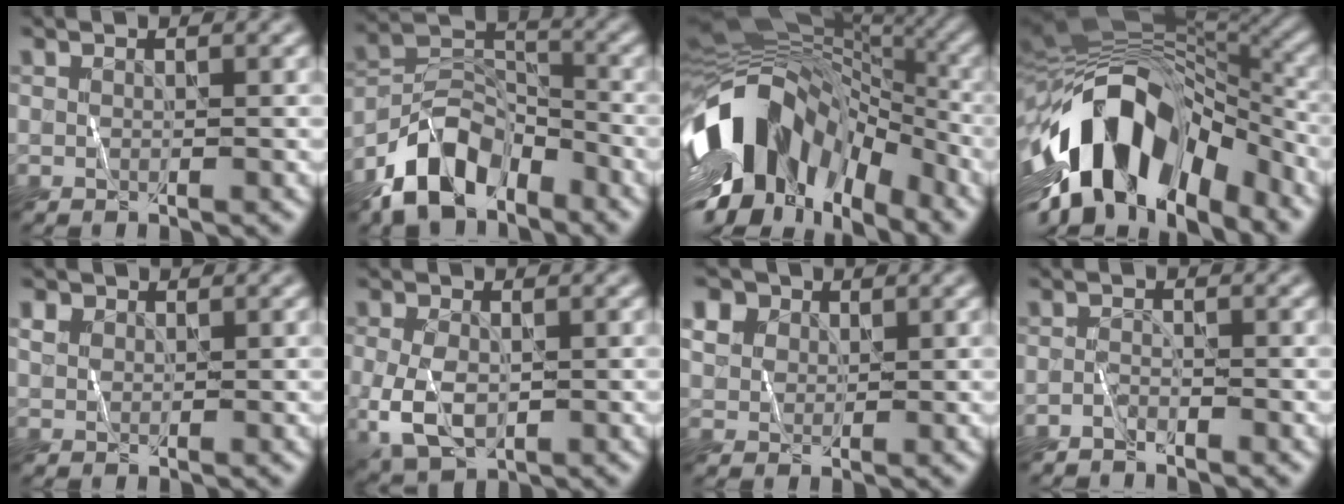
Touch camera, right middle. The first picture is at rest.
{"total": 8.4, "force": [-5.4, 4.7, 4.3], "torque": [-0.072, 0.003, -0.114]}
{"total": 14.4, "force": [-4.6, 9.0, 10.3], "torque": [-0.196, 0.011, -0.088]}
{"total": 15.7, "force": [-6.7, 8.2, 11.5], "torque": [-0.205, 0.012, -0.116]}
{"total": 1.3, "force": [0.7, 1.1, 0.4], "torque": [-0.006, 0.003, 0.007]}
{"total": 4.7, "force": [-0.6, 2.9, 3.6], "torque": [-0.084, -0.008, -0.009]}
{"total": 5.2, "force": [2.6, 3.9, 2.2], "torque": [-0.064, 0.024, 0.035]}
{"total": 1.1, "force": [-1.0, 0.2, 0.4], "torque": [-0.009, 0.005, -0.023]}